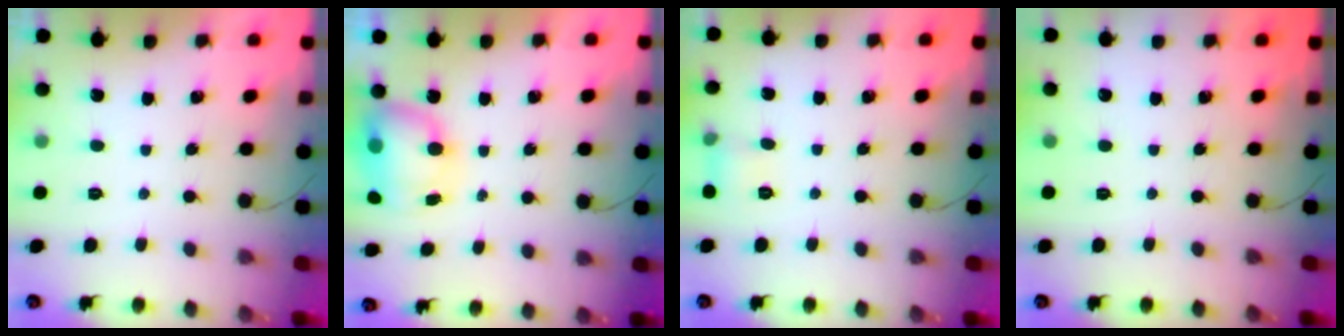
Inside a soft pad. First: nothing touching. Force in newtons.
{"total": 7.6, "press": 7.5, "slide": 1.0}
{"total": 6.1, "press": 5.8, "slide": 2.1}
{"total": 0.0}